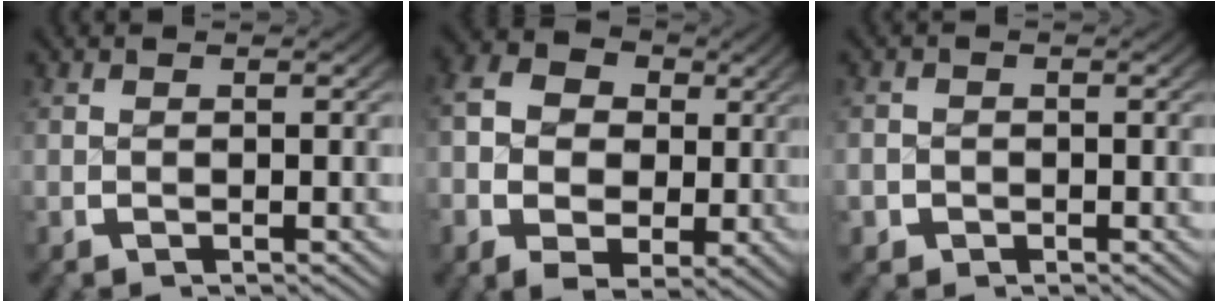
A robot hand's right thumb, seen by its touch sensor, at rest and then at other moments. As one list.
[{"total": 10.5, "force": [1.0, 8.4, 6.3], "torque": [-0.131, -0.025, 0.017]}, {"total": 2.0, "force": [-0.8, 1.9, 0.2], "torque": [-0.004, -0.006, -0.014]}]